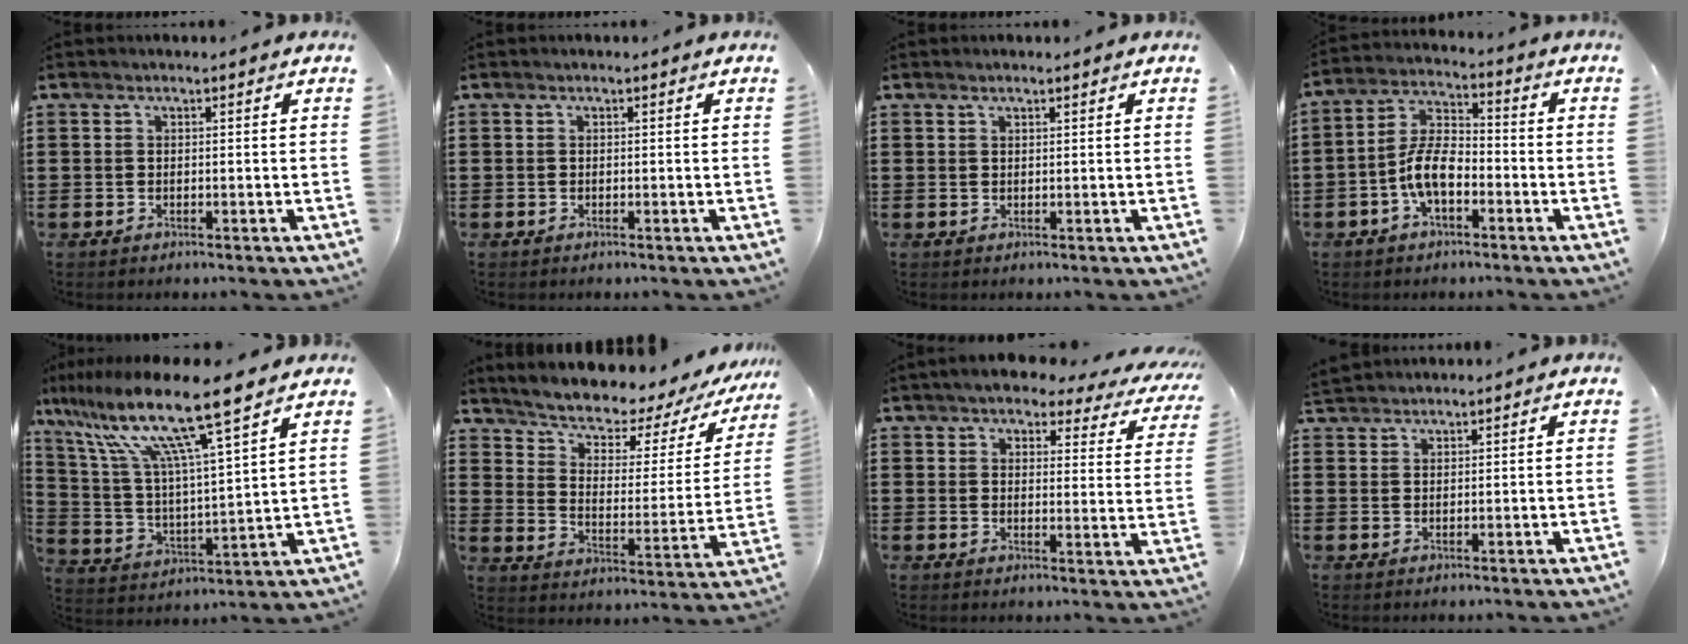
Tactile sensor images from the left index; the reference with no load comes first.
{"total": 0.0}
{"total": 0.7, "force": [0.6, 0.1, 0.4], "torque": [-0.008, 0.000, 0.011]}
{"total": 7.3, "force": [-2.9, 3.2, 5.8], "torque": [-0.141, 0.003, -0.063]}
{"total": 13.2, "force": [9.7, 0.6, 9.0], "torque": [-0.207, -0.055, 0.157]}
{"total": 4.9, "force": [4.2, 1.6, 1.9], "torque": [-0.055, -0.039, 0.063]}
{"total": 4.8, "force": [4.3, 1.1, 1.8], "torque": [-0.047, -0.023, 0.072]}
{"total": 1.6, "force": [1.6, 0.1, 0.2], "torque": [-0.007, 0.002, 0.033]}